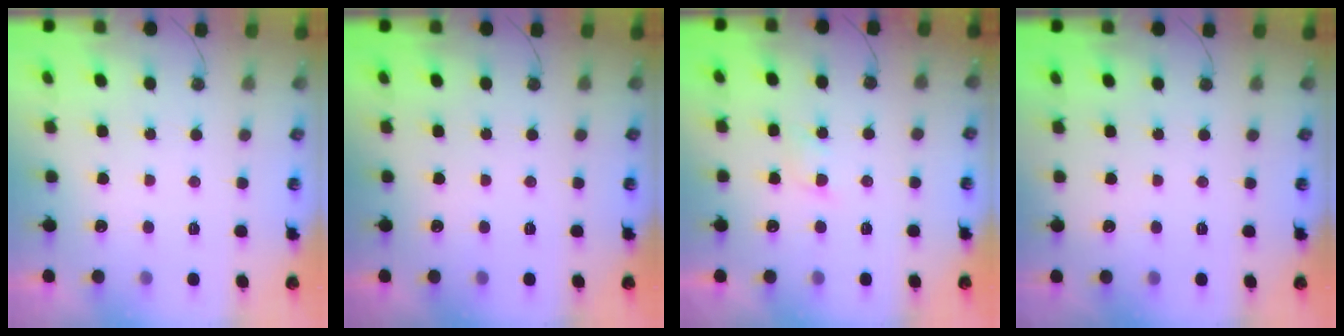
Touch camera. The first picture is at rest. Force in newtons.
{"total": 0.0}
{"total": 3.2, "press": 3.2, "slide": 0.6}
{"total": 0.0}